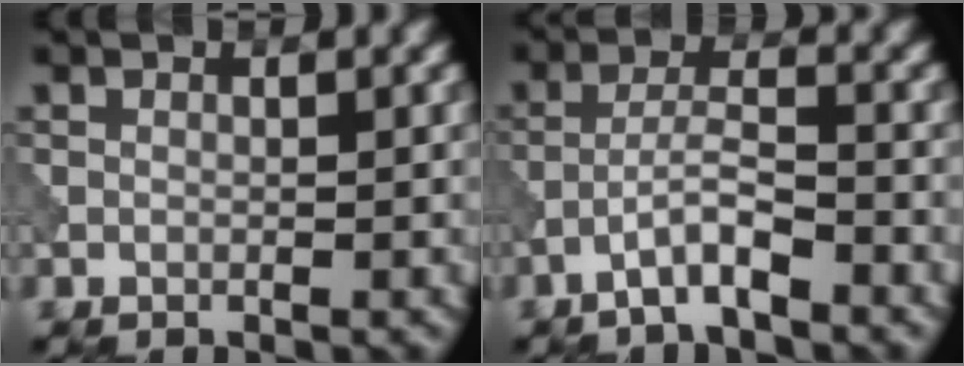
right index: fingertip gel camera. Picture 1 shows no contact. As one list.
[{"total": 3.5, "force": [-2.2, 0.5, 2.7], "torque": [-0.049, 0.015, -0.047]}]